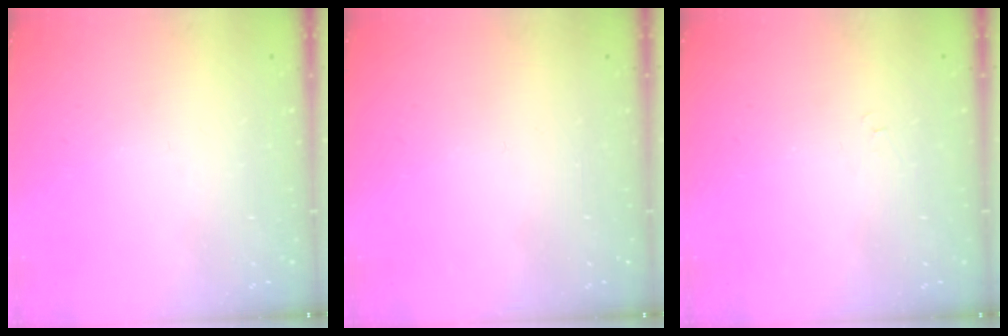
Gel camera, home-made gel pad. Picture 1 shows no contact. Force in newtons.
{"total": 1.7, "press": 1.7, "slide": 0.1}
{"total": 3.1, "press": 3.1, "slide": 0.5}